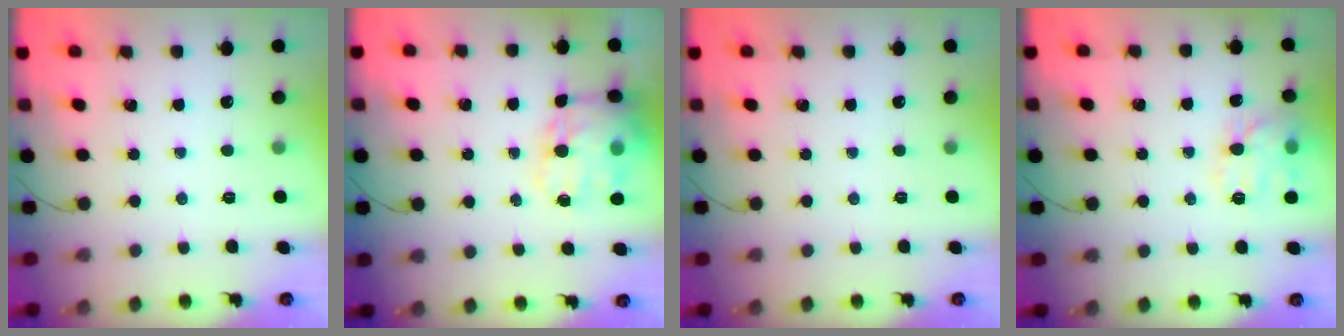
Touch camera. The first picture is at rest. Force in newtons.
{"total": 17.8, "press": 17.3, "slide": 4.0}
{"total": 0.0}
{"total": 12.1, "press": 12.0, "slide": 0.8}